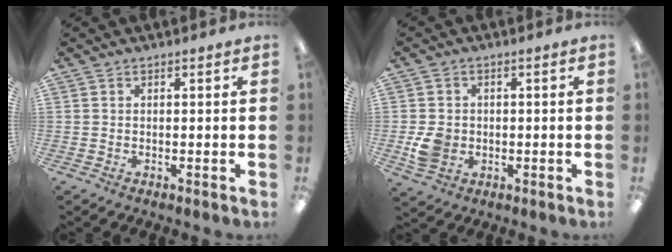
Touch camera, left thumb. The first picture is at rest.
{"total": 5.5, "force": [-1.0, 4.7, 2.7], "torque": [-0.035, 0.004, -0.016]}